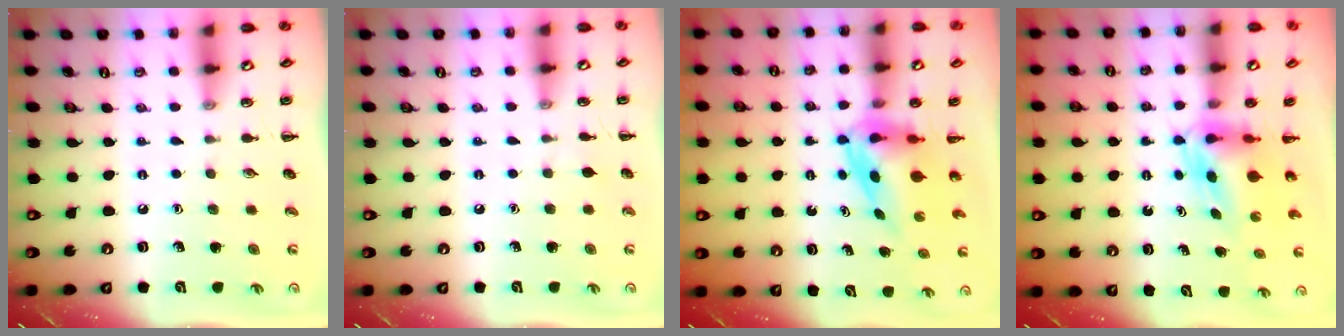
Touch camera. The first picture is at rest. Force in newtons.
{"total": 3.2, "press": 3.0, "slide": 1.2}
{"total": 4.0, "press": 3.9, "slide": 0.7}
{"total": 6.4, "press": 6.3, "slide": 1.3}